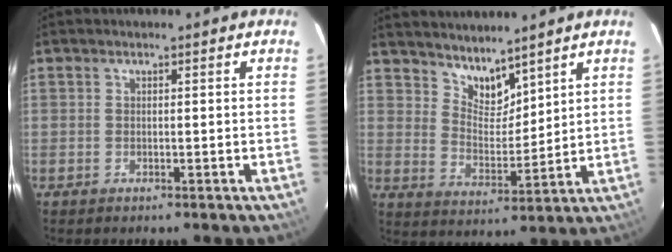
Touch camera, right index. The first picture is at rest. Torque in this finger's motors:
{"motor_torque": [-0.08, 0.29, 0.01, 0.00]}